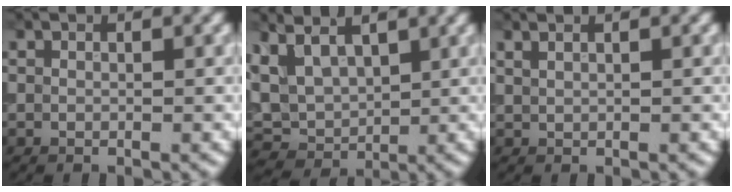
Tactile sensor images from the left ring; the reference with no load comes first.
{"total": 5.6, "force": [2.9, 3.4, 3.4], "torque": [-0.085, 0.008, 0.048]}
{"total": 1.1, "force": [0.9, 0.4, 0.6], "torque": [-0.009, -0.001, 0.012]}